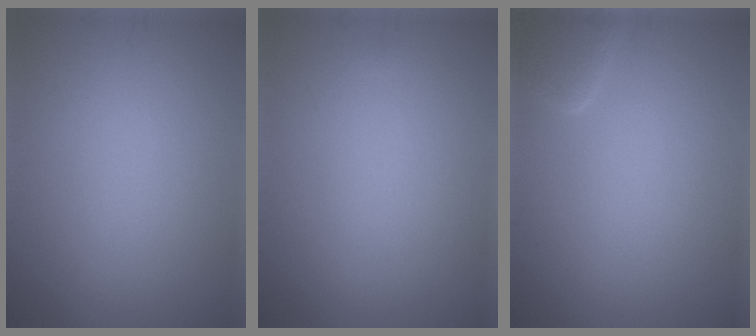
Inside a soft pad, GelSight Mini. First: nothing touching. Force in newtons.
{"total": 0.0}
{"total": 2.1, "press": 2.1, "slide": 0.2}